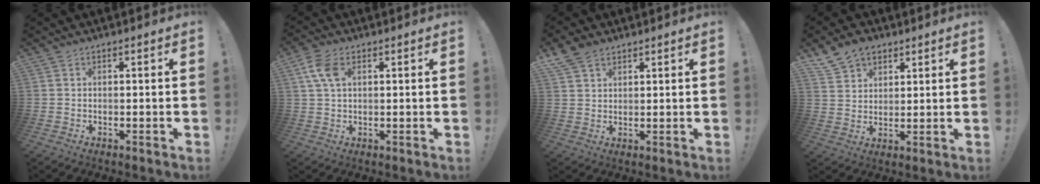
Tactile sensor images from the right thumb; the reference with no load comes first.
{"total": 6.8, "force": [2.2, 4.0, 5.0], "torque": [-0.108, 0.002, 0.043]}
{"total": 5.8, "force": [4.1, 3.6, 2.2], "torque": [-0.040, -0.014, 0.080]}
{"total": 8.6, "force": [5.9, 5.7, 2.5], "torque": [-0.050, -0.028, 0.118]}